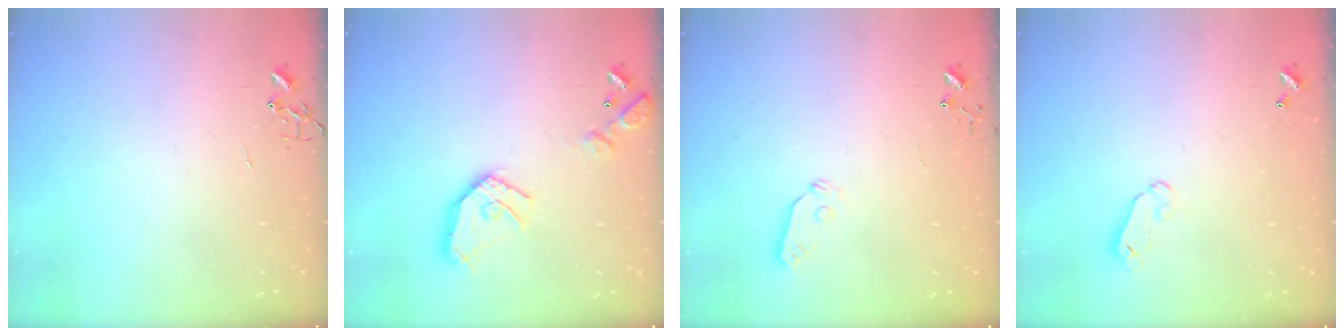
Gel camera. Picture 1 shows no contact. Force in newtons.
{"total": 14.7, "press": 14.6, "slide": 1.6}
{"total": 4.3, "press": 4.3, "slide": 0.3}
{"total": 4.0, "press": 4.0, "slide": 0.4}